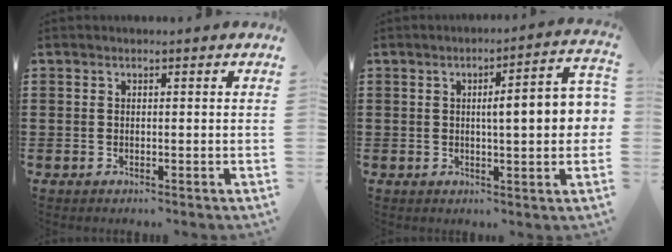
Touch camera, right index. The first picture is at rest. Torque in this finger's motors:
{"motor_torque": [1.55, -0.59, 0.35, 0.10]}